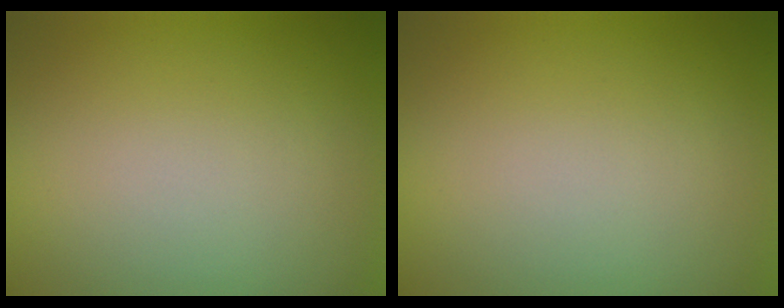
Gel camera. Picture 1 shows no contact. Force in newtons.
{"total": 0.0}